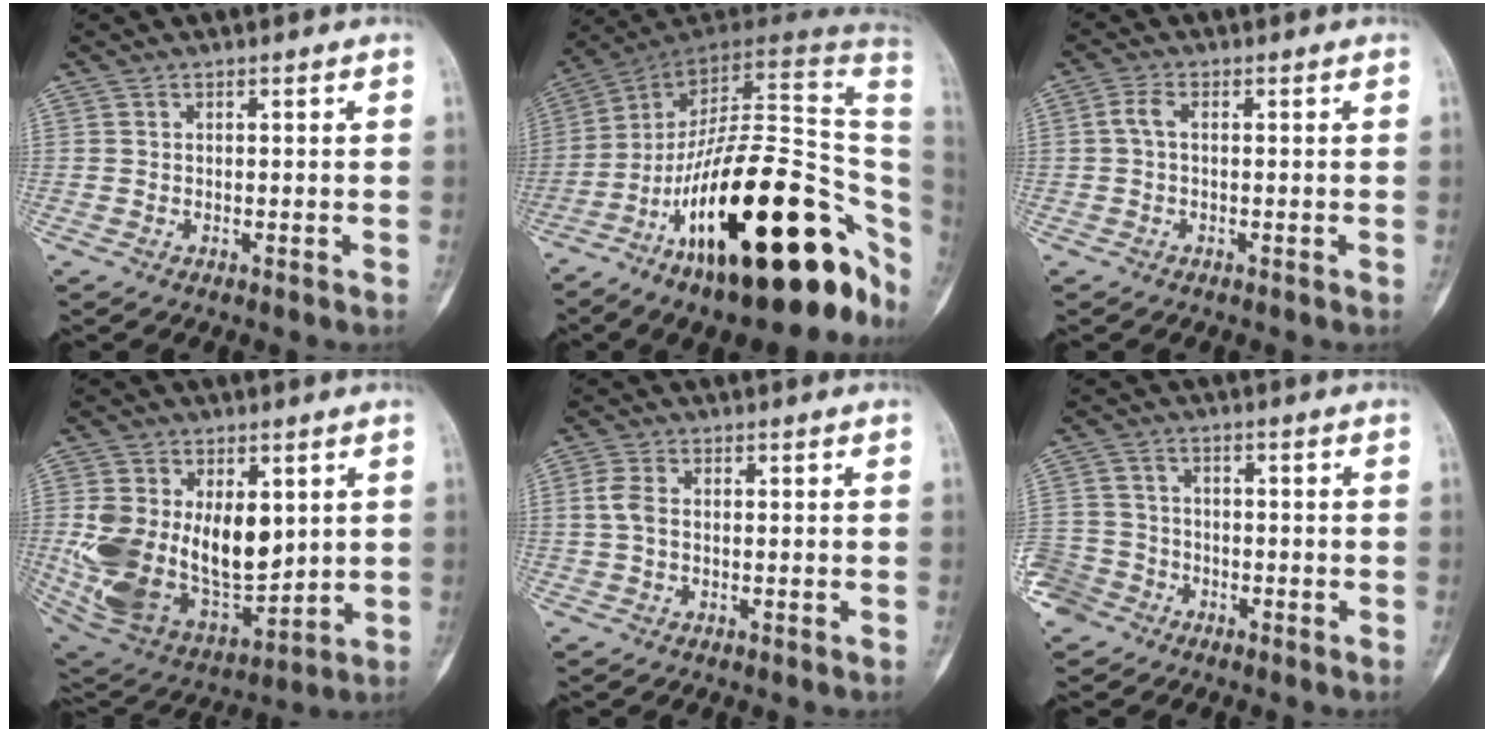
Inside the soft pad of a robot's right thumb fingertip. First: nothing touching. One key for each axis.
{"total": 34.5, "fx": -11.7, "fy": 12.9, "fz": 29.8, "tx": -0.354, "ty": 0.061, "tz": -0.183}
{"total": 2.2, "fx": 0.0, "fy": 1.0, "fz": 2.0, "tx": -0.043, "ty": 0.004, "tz": -0.006}
{"total": 23.0, "fx": 2.4, "fy": 14.1, "fz": 18.0, "tx": -0.332, "ty": -0.032, "tz": 0.075}
{"total": 3.4, "fx": 0.2, "fy": 2.1, "fz": 2.7, "tx": -0.067, "ty": 0.007, "tz": 0.000}
{"total": 7.7, "fx": -4.5, "fy": 6.1, "fz": 1.0, "tx": -0.019, "ty": 0.030, "tz": -0.088}